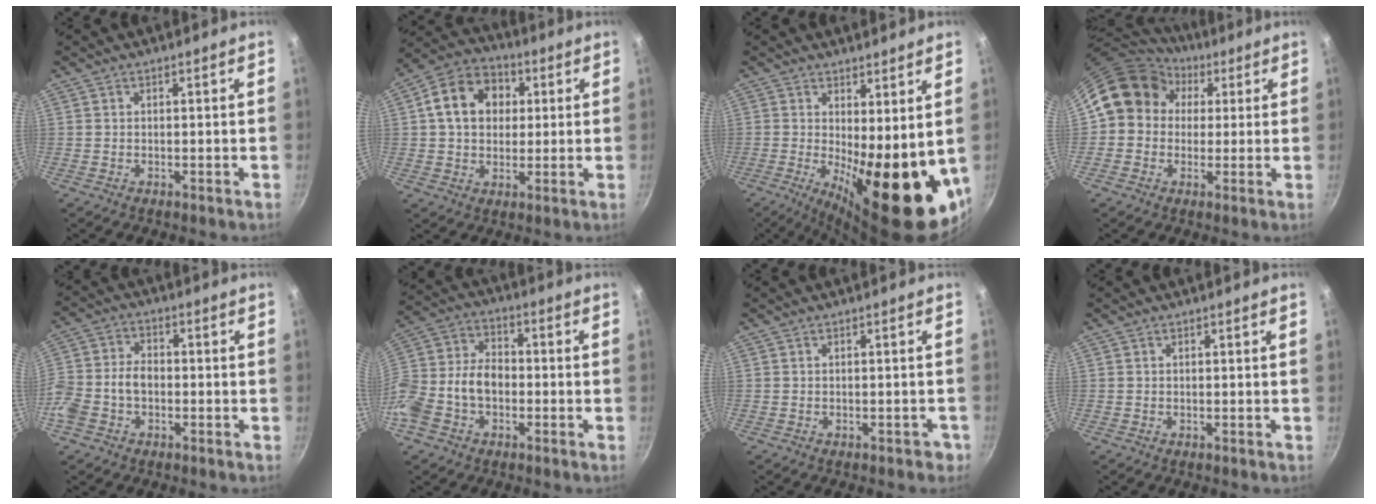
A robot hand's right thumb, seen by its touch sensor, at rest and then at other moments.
{"total": 12.8, "force": [2.6, 10.1, 7.4], "torque": [-0.100, 0.020, 0.028]}
{"total": 17.4, "force": [-0.4, 6.2, 16.2], "torque": [-0.196, -0.032, 0.008]}
{"total": 12.6, "force": [3.3, 10.9, 5.4], "torque": [-0.059, 0.021, 0.039]}
{"total": 8.9, "force": [-2.4, 6.4, 5.7], "torque": [-0.107, 0.036, -0.058]}
{"total": 13.9, "force": [-3.5, 9.7, 9.3], "torque": [-0.168, 0.048, -0.075]}
{"total": 1.6, "force": [-0.8, 1.1, 0.8], "torque": [0.006, 0.021, 0.005]}
{"total": 0.0}